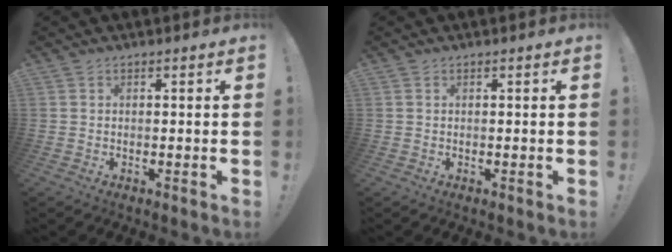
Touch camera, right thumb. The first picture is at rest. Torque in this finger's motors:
{"motor_torque": [-0.02, 0.15, -0.01, 0.10, 0.05]}